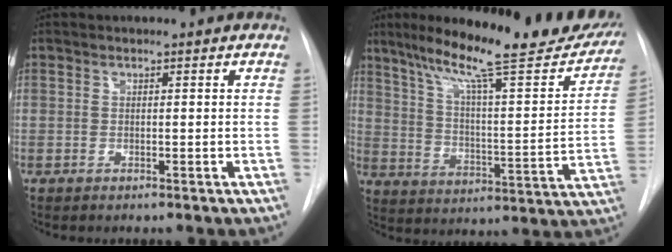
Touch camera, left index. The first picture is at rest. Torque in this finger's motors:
{"motor_torque": [1.01, -1.13, 0.48, 0.17]}